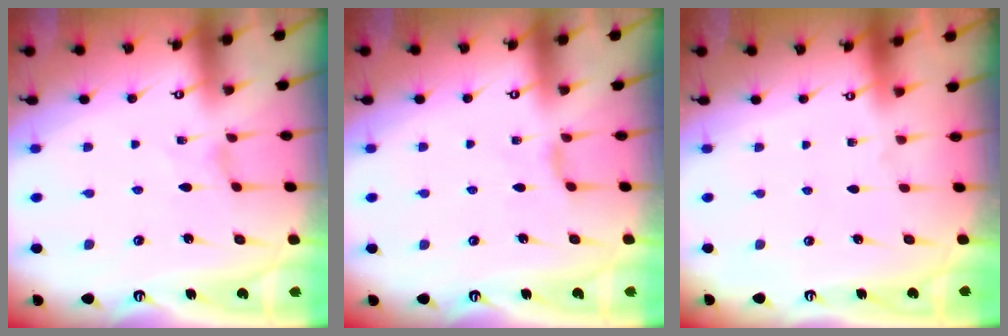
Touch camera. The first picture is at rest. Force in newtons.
{"total": 2.6, "press": 2.6, "slide": 0.5}
{"total": 0.0}